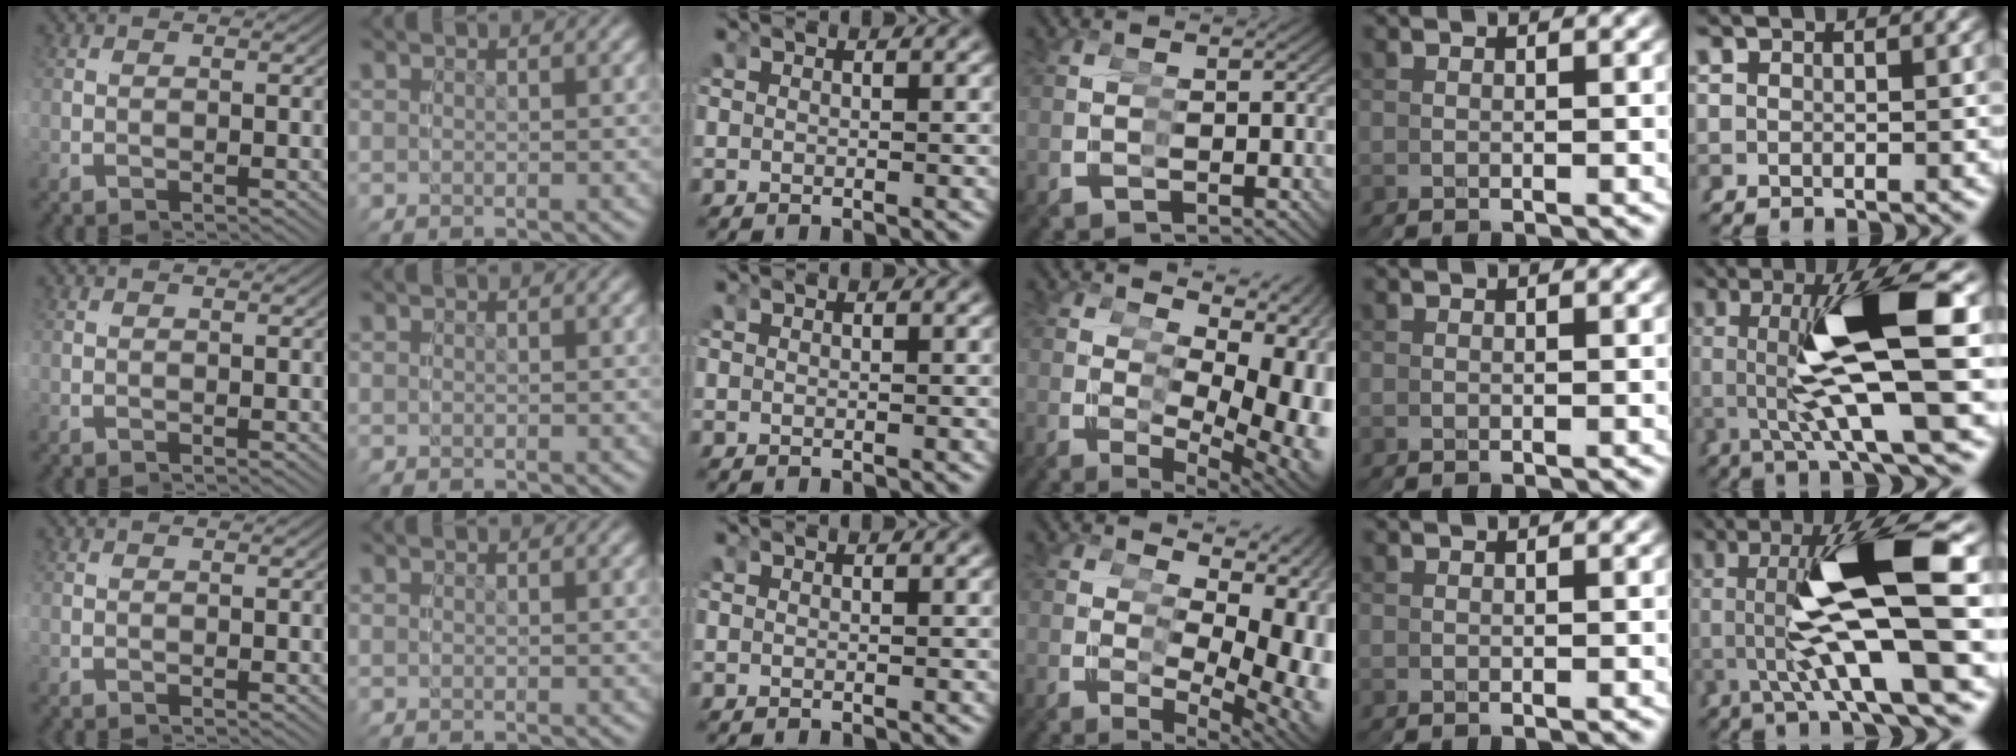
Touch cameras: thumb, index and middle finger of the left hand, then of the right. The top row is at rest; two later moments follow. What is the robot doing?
{"motion": "grasp_and_lifting", "object": "legos"}